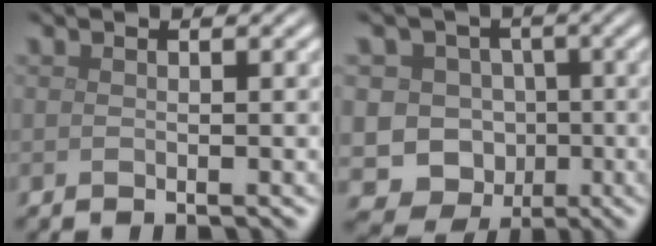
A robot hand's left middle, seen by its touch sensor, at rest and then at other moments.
{"total": 9.6, "force": [-2.1, 8.9, 2.8], "torque": [-0.033, 0.014, -0.071]}